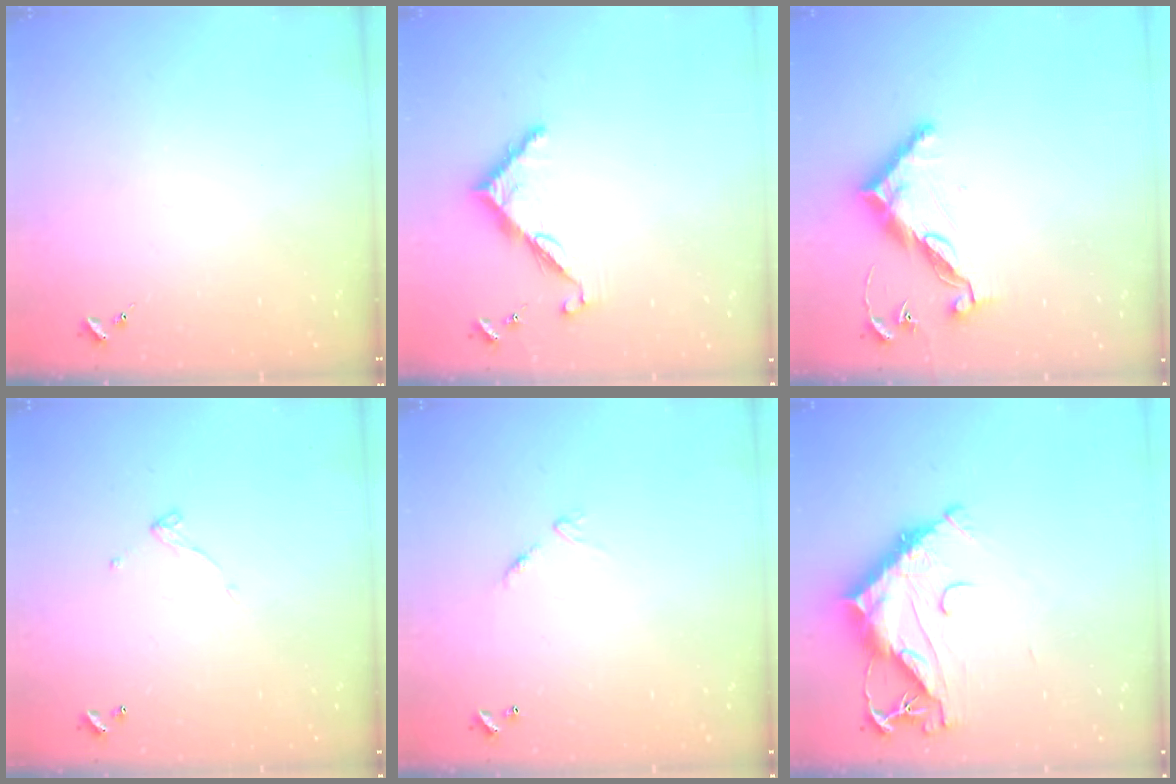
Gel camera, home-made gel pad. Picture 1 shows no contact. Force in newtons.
{"total": 7.7, "press": 7.7, "slide": 0.2}
{"total": 12.1, "press": 12.0, "slide": 0.4}
{"total": 4.9, "press": 4.9, "slide": 0.2}
{"total": 6.9, "press": 6.8, "slide": 0.6}
{"total": 15.1, "press": 15.1, "slide": 1.2}